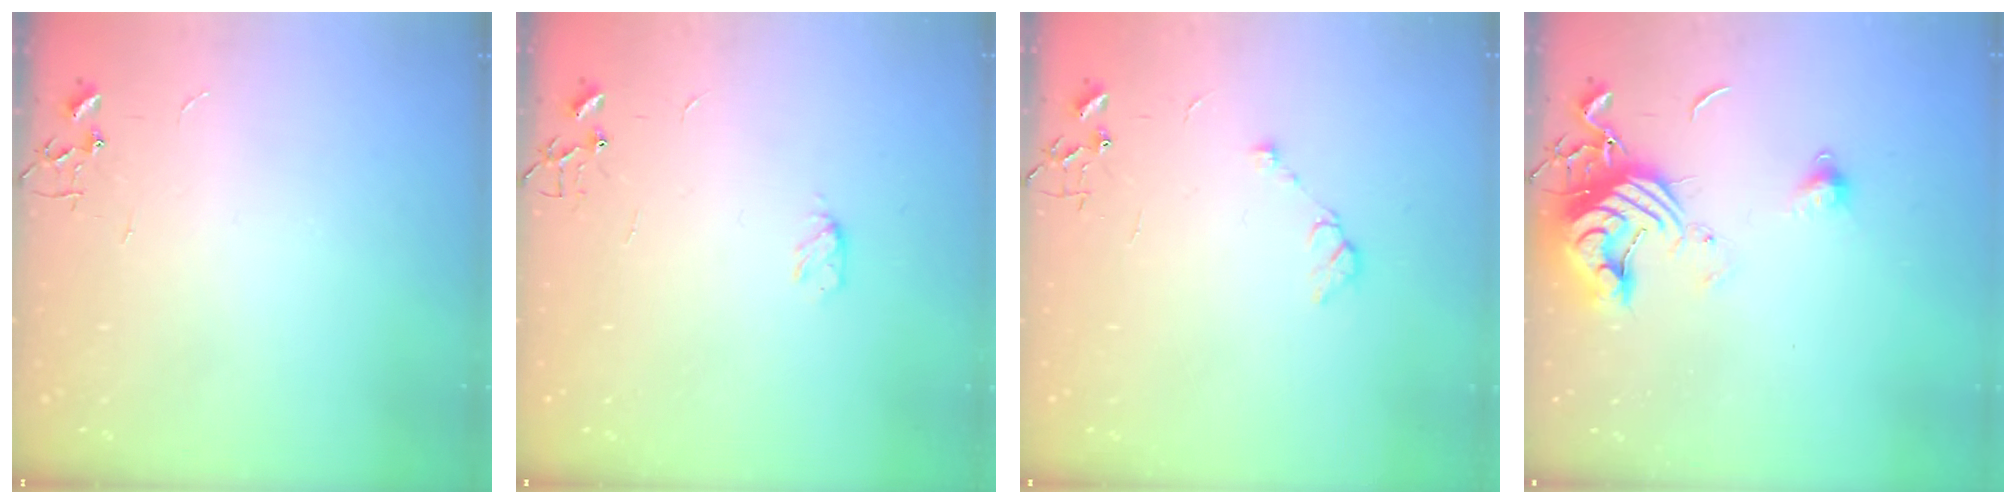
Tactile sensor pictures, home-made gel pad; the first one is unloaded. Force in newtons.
{"total": 3.9, "press": 3.8, "slide": 0.6}
{"total": 5.6, "press": 5.6, "slide": 0.8}
{"total": 13.4, "press": 13.3, "slide": 1.4}